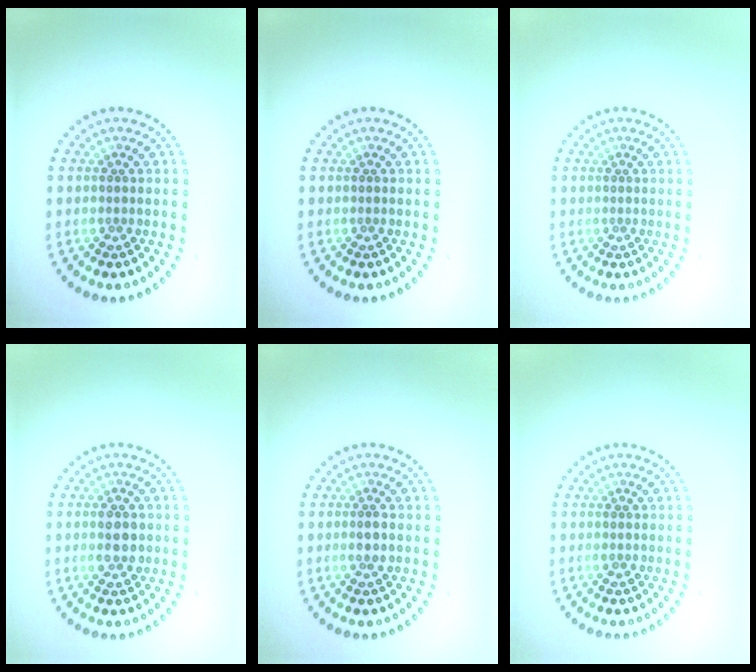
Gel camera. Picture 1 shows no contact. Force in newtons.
{"total": 0.0}
{"total": 0.0}
{"total": 3.0, "press": 3.0, "slide": 0.2}
{"total": 1.3, "press": 1.2, "slide": 0.5}
{"total": 0.8, "press": 0.8, "slide": 0.1}